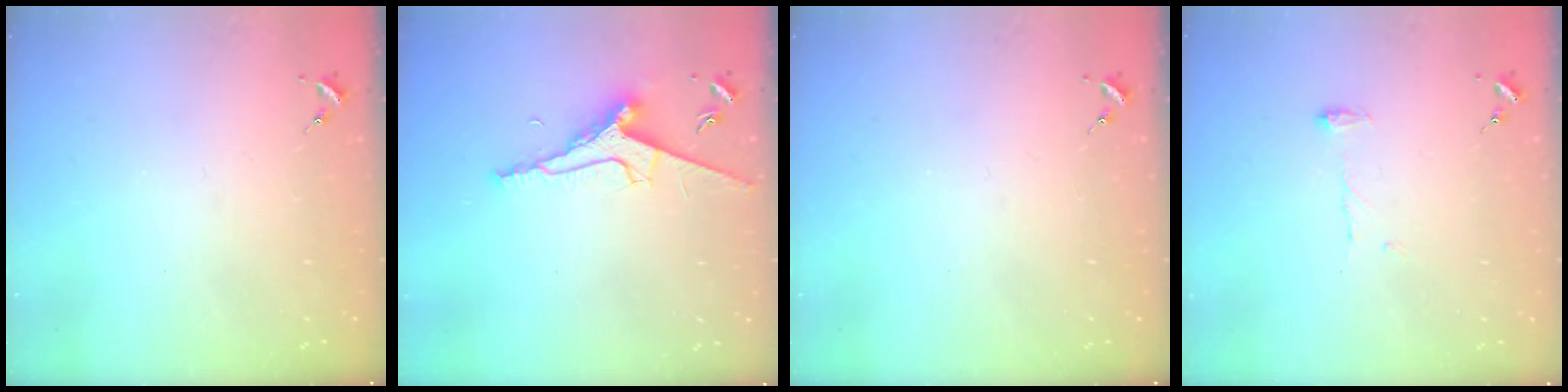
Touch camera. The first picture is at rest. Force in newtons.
{"total": 9.5, "press": 9.4, "slide": 1.3}
{"total": 0.0}
{"total": 6.9, "press": 6.9, "slide": 0.7}